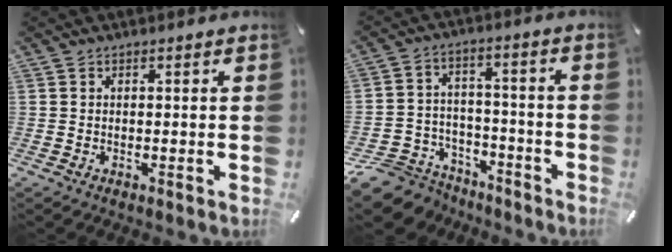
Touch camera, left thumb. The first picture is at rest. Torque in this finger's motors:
{"motor_torque": [-0.89, 1.65, 0.50, 0.76, 0.10]}